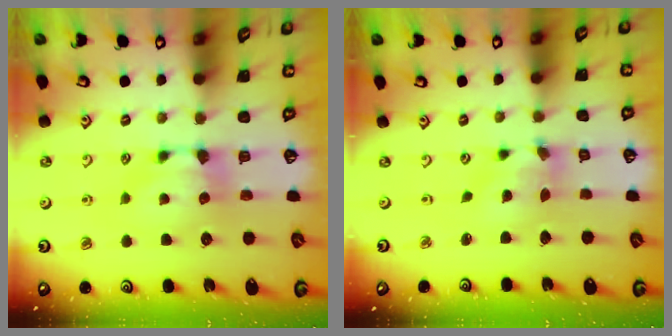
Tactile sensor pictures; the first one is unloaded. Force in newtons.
{"total": 4.0, "press": 3.6, "slide": 1.6}